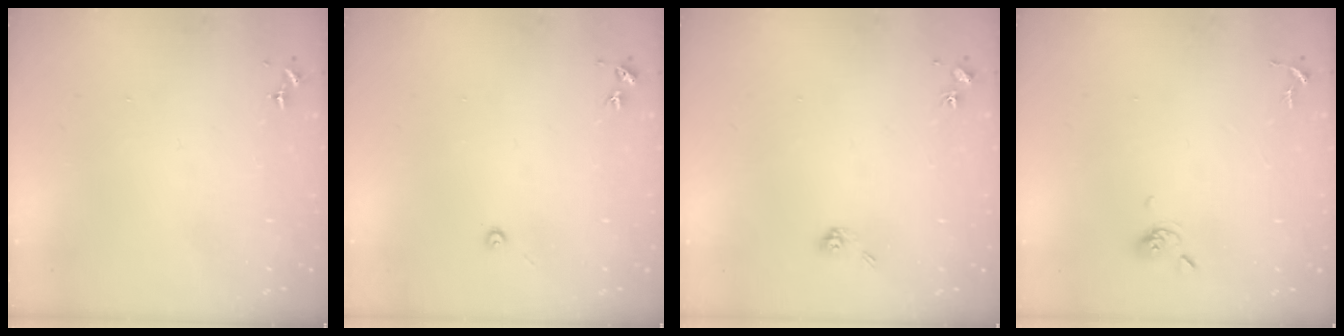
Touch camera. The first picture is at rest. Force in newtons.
{"total": 3.0, "press": 3.0, "slide": 0.3}
{"total": 5.0, "press": 4.6, "slide": 1.7}
{"total": 4.7, "press": 4.7, "slide": 0.7}